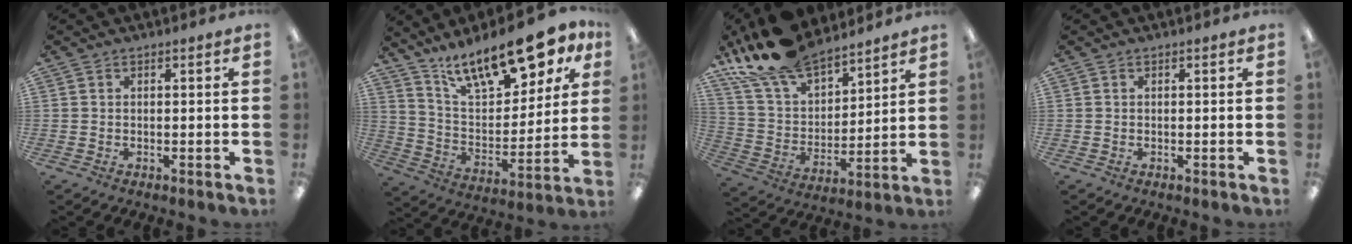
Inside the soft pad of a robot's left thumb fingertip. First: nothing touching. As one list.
[{"total": 19.5, "force": [14.2, 7.4, 11.3], "torque": [-0.183, -0.083, 0.245]}, {"total": 19.0, "force": [15.8, 7.5, 7.4], "torque": [-0.165, -0.094, 0.292]}, {"total": 0.0}]